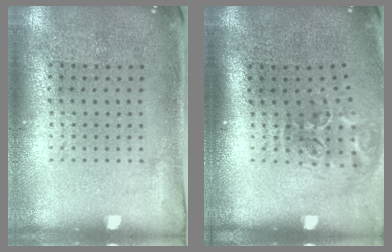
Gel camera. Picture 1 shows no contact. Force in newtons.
{"total": 2.0, "press": 1.2, "slide": 1.6}